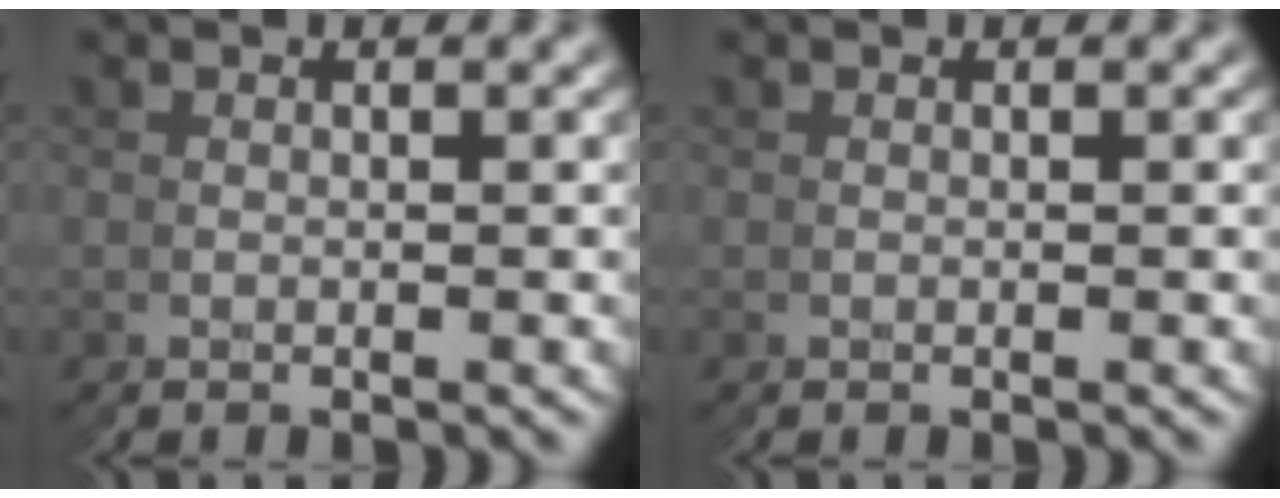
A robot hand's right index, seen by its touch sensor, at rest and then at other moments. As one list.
[{"total": 0.0}]